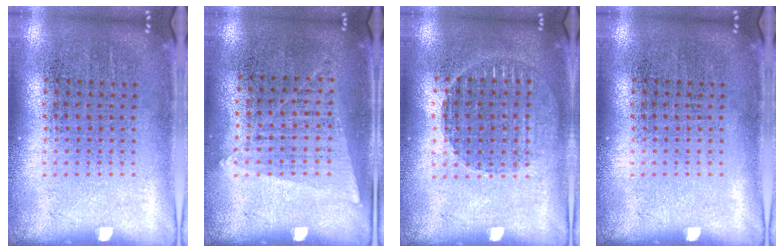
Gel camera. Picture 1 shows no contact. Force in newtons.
{"total": 1.3, "press": 1.1, "slide": 0.6}
{"total": 1.2, "press": 1.2, "slide": 0.3}
{"total": 0.0}